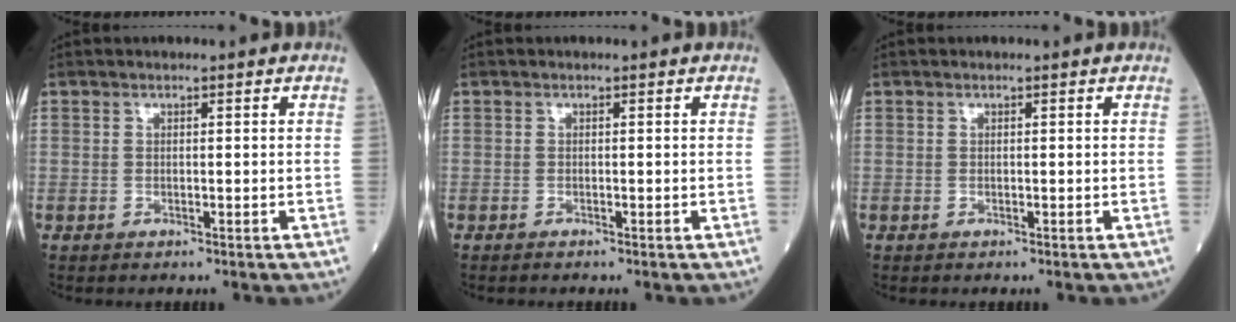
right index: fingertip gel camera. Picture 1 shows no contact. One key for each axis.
{"total": 0.0}
{"total": 0.0}